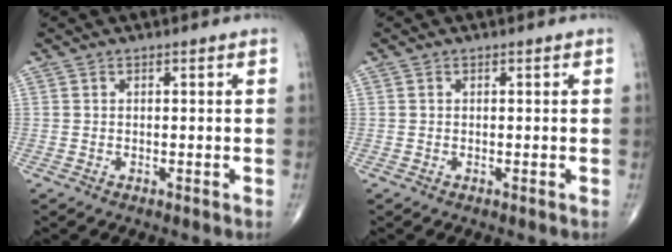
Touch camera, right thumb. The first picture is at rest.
{"total": 0.0}